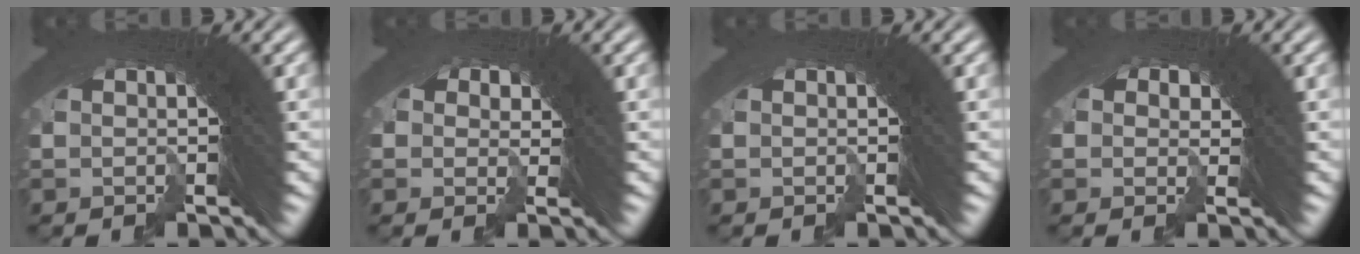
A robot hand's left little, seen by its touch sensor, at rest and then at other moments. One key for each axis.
{"total": 3.4, "fx": -1.4, "fy": 3.1, "fz": 0.0, "tx": -0.015, "ty": -0.029, "tz": -0.012}
{"total": 0.0}
{"total": 3.1, "fx": -1.3, "fy": 2.8, "fz": -0.2, "tx": -0.006, "ty": -0.022, "tz": -0.015}